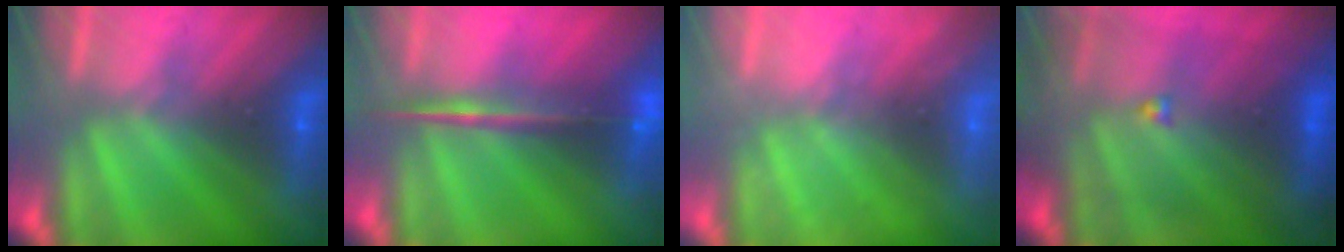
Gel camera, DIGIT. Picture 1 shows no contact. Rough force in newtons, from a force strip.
{"total": 5.6}
{"total": 2.4}
{"total": 7.5}